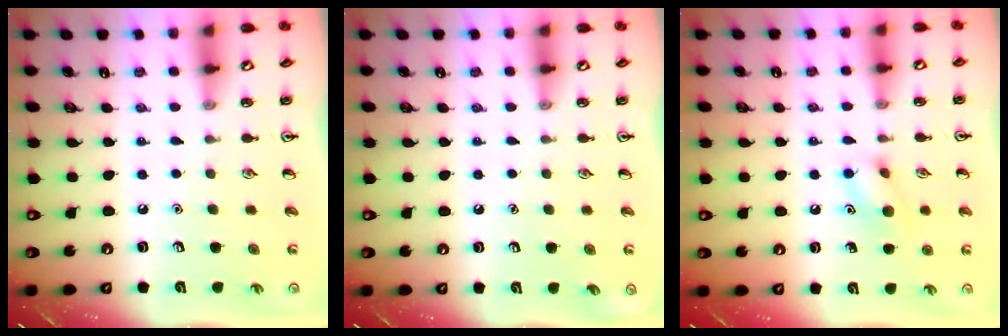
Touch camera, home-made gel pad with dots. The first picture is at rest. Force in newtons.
{"total": 0.0}
{"total": 8.8, "press": 8.7, "slide": 1.2}